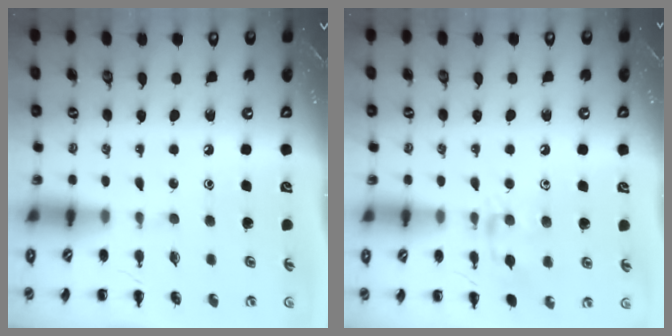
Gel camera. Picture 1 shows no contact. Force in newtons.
{"total": 10.1, "press": 10.1, "slide": 0.7}